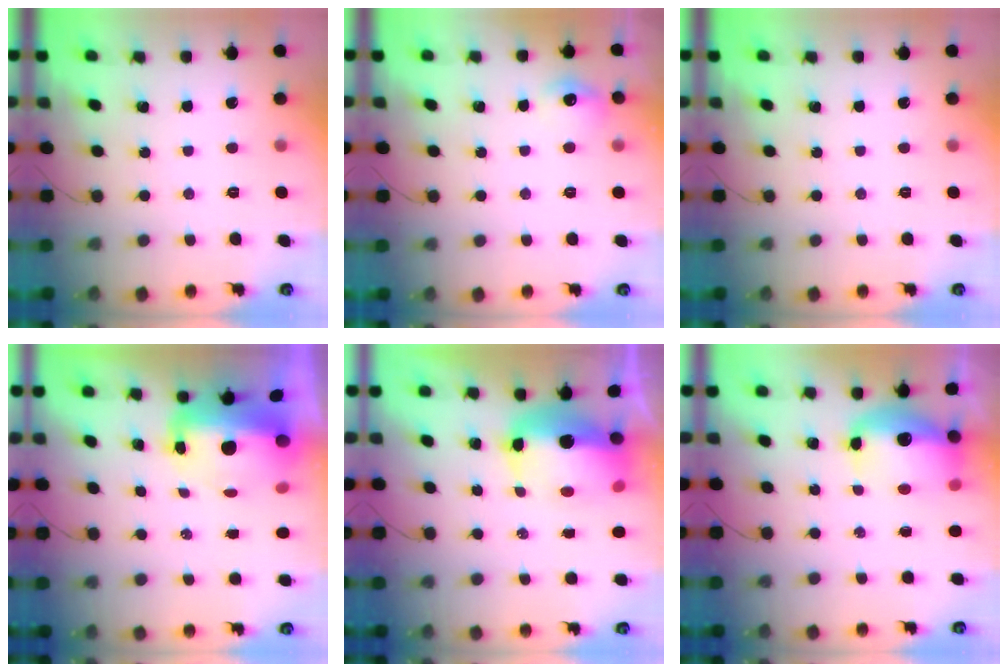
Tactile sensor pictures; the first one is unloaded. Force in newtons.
{"total": 7.4, "press": 7.4, "slide": 0.8}
{"total": 0.0}
{"total": 11.2, "press": 10.4, "slide": 4.3}
{"total": 14.3, "press": 14.0, "slide": 2.9}
{"total": 12.8, "press": 12.5, "slide": 2.8}